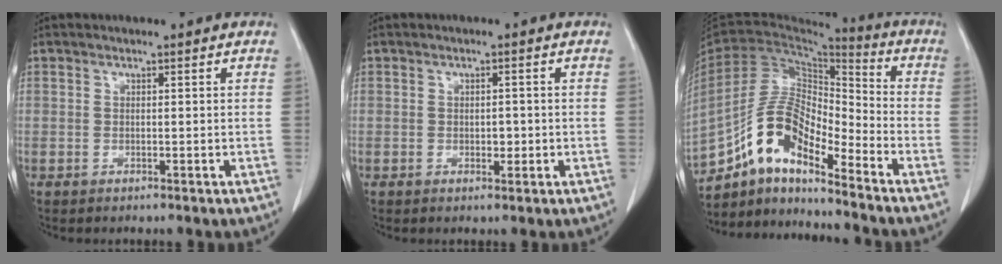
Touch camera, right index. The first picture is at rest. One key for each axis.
{"total": 1.8, "fx": -0.3, "fy": 1.1, "fz": 1.4, "tx": -0.019, "ty": 0.002, "tz": 0.001}
{"total": 12.8, "fx": -9.3, "fy": 3.5, "fz": 8.1, "tx": -0.157, "ty": 0.030, "tz": -0.171}